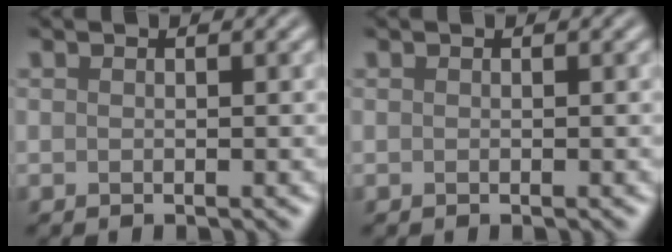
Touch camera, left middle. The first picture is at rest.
{"total": 0.0}